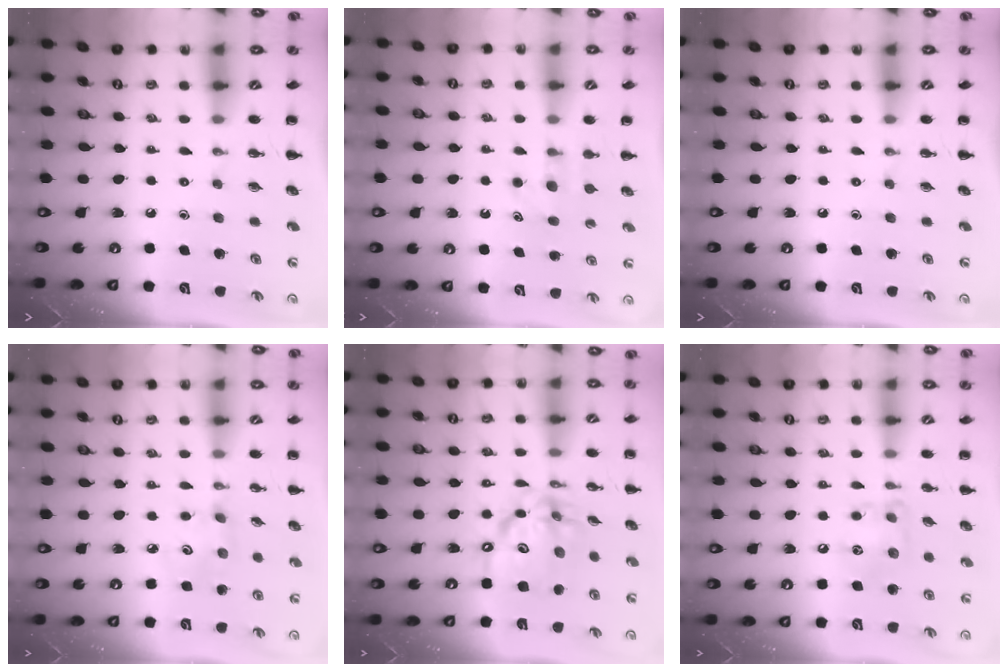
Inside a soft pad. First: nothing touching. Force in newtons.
{"total": 4.7, "press": 4.5, "slide": 1.4}
{"total": 0.0}
{"total": 4.2, "press": 4.1, "slide": 0.9}
{"total": 14.3, "press": 13.8, "slide": 3.9}
{"total": 9.1, "press": 9.1, "slide": 0.4}